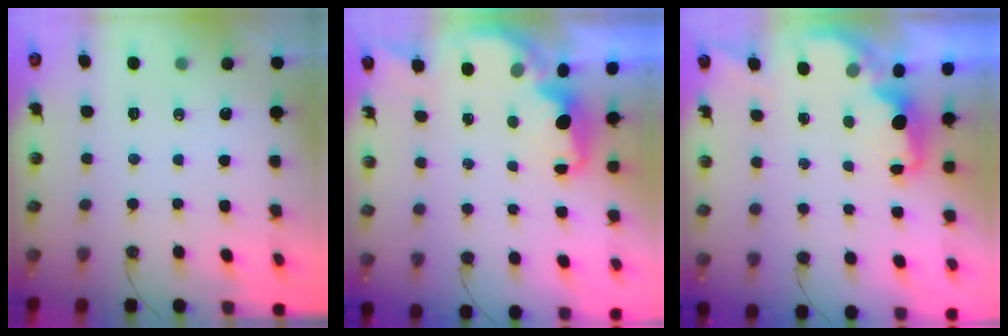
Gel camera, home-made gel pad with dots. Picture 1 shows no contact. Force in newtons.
{"total": 2.1, "press": 2.0, "slide": 0.8}
{"total": 2.1, "press": 1.9, "slide": 0.8}